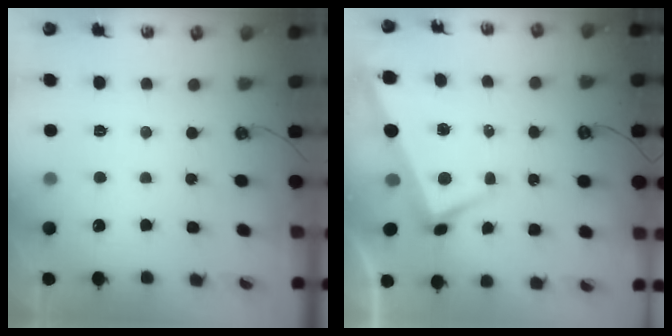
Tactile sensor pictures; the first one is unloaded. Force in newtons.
{"total": 1.7, "press": 1.4, "slide": 1.0}